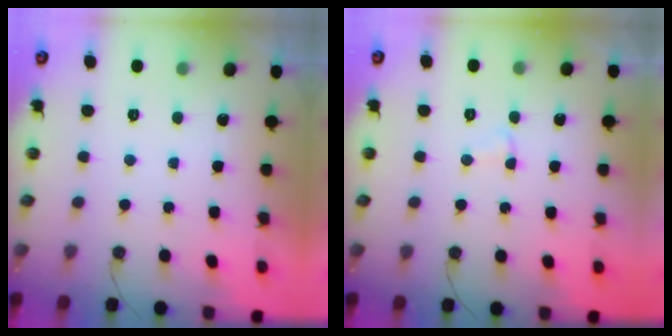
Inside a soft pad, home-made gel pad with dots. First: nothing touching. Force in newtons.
{"total": 2.5, "press": 2.5, "slide": 0.5}